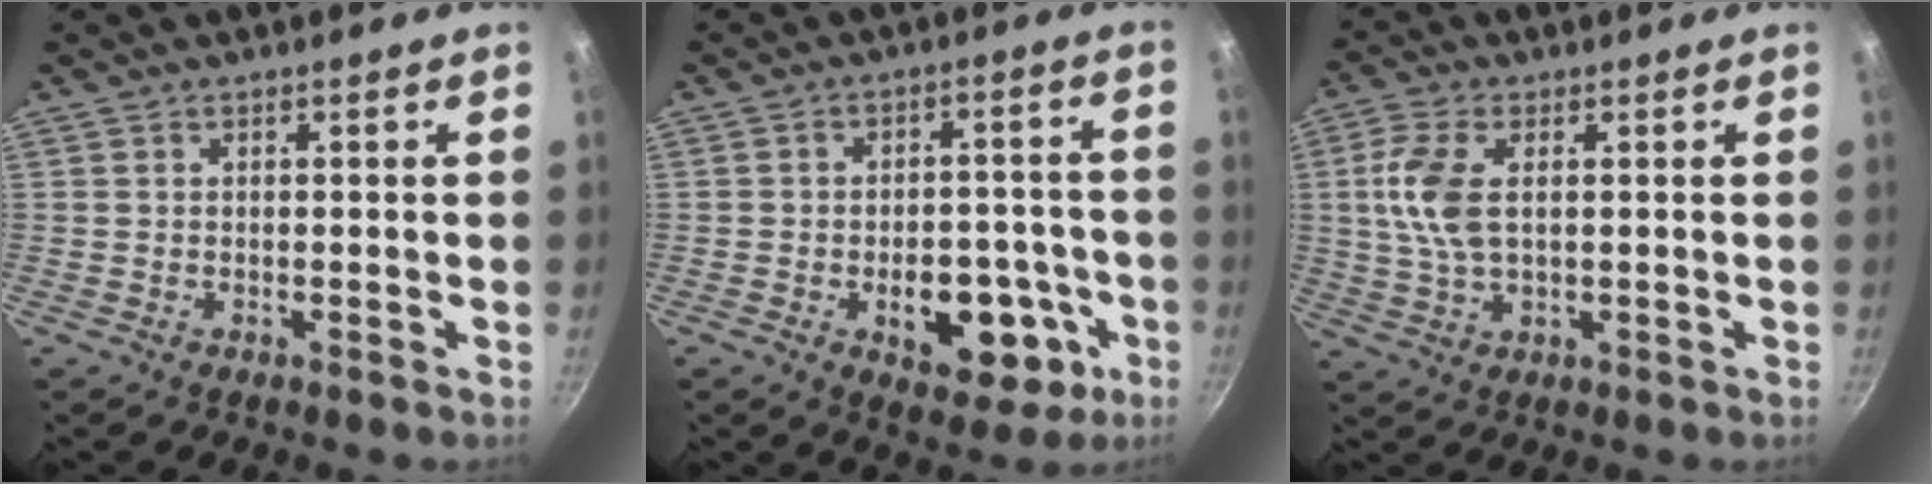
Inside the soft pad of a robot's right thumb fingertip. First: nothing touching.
{"total": 13.6, "force": [-4.6, 8.0, 10.1], "torque": [-0.100, 0.025, -0.054]}
{"total": 8.6, "force": [1.4, 4.6, 7.2], "torque": [-0.150, 0.006, 0.026]}